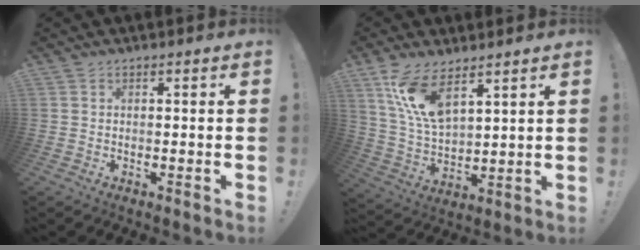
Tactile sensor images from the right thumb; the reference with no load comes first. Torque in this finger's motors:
{"motor_torque": [0.25, 0.43, 0.84, 0.67, 0.07]}